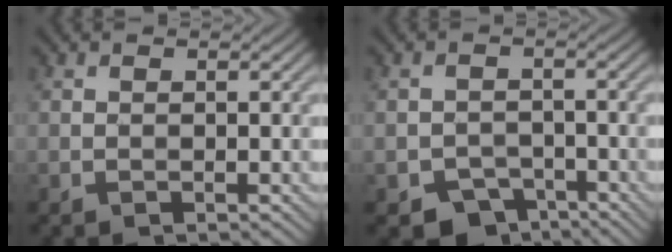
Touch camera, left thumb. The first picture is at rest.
{"total": 4.5, "force": [-3.1, 2.8, 1.5], "torque": [-0.021, -0.006, -0.057]}